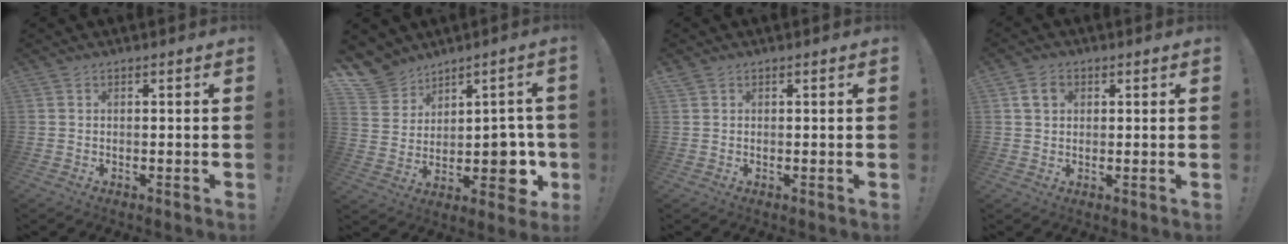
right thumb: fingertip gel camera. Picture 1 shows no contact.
{"total": 10.9, "force": [4.0, 9.0, 4.8], "torque": [-0.068, -0.031, 0.097]}
{"total": 0.7, "force": [0.5, 0.5, 0.0], "torque": [0.009, -0.002, 0.007]}
{"total": 4.8, "force": [1.6, 3.7, 2.6], "torque": [-0.038, 0.004, 0.030]}